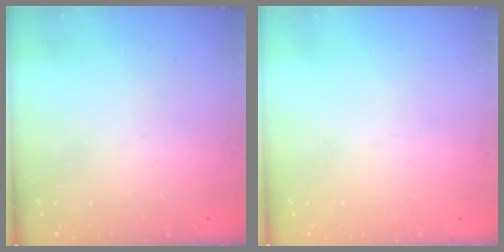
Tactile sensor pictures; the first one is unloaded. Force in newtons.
{"total": 0.0}